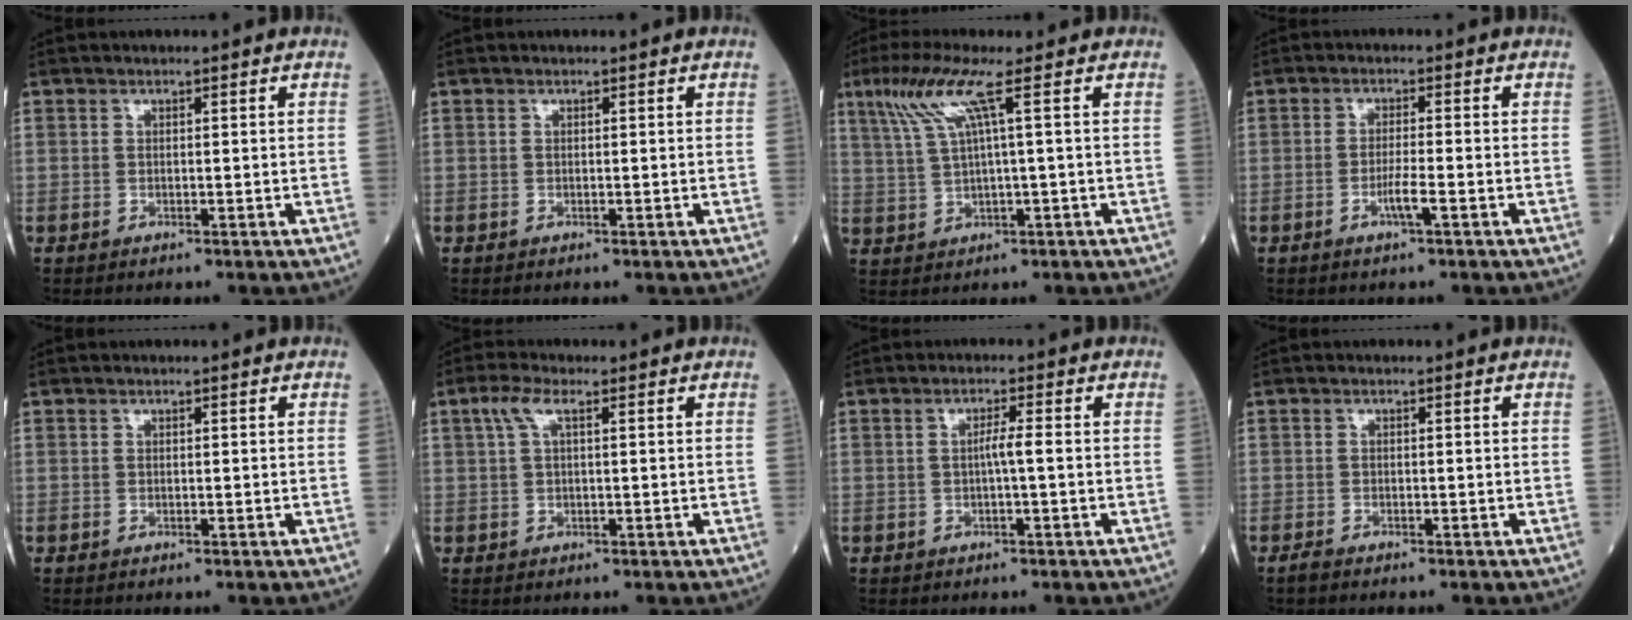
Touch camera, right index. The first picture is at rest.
{"total": 0.0}
{"total": 6.4, "force": [2.8, -0.8, 5.7], "torque": [-0.126, 0.015, 0.063]}
{"total": 3.0, "force": [-1.3, -0.2, 2.7], "torque": [-0.052, -0.003, -0.027]}
{"total": 0.0}
{"total": 2.8, "force": [1.2, 0.8, 2.5], "torque": [-0.062, 0.020, 0.026]}
{"total": 1.9, "force": [-0.3, -0.3, 1.9], "torque": [-0.030, 0.001, -0.007]}
{"total": 1.1, "force": [-1.1, 0.1, 0.2], "torque": [-0.012, -0.004, -0.020]}